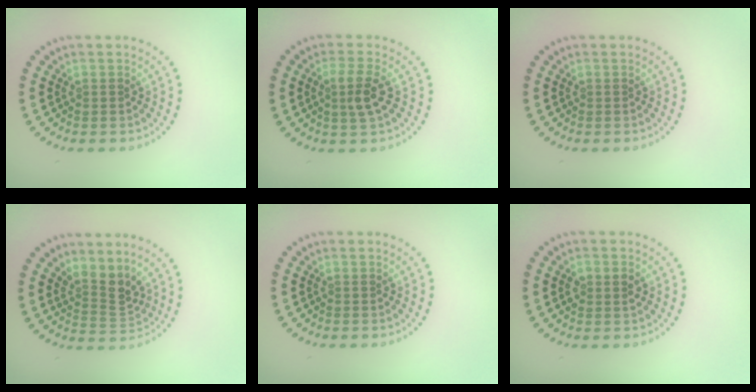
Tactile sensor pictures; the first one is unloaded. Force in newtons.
{"total": 2.6, "press": 2.4, "slide": 1.1}
{"total": 0.0}
{"total": 3.0, "press": 2.1, "slide": 2.1}
{"total": 0.0}
{"total": 1.5, "press": 1.5, "slide": 0.4}